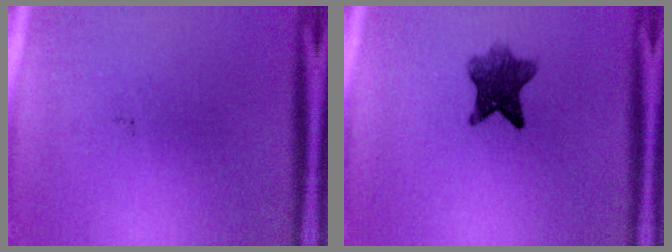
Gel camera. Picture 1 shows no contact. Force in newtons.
{"total": 7.2}